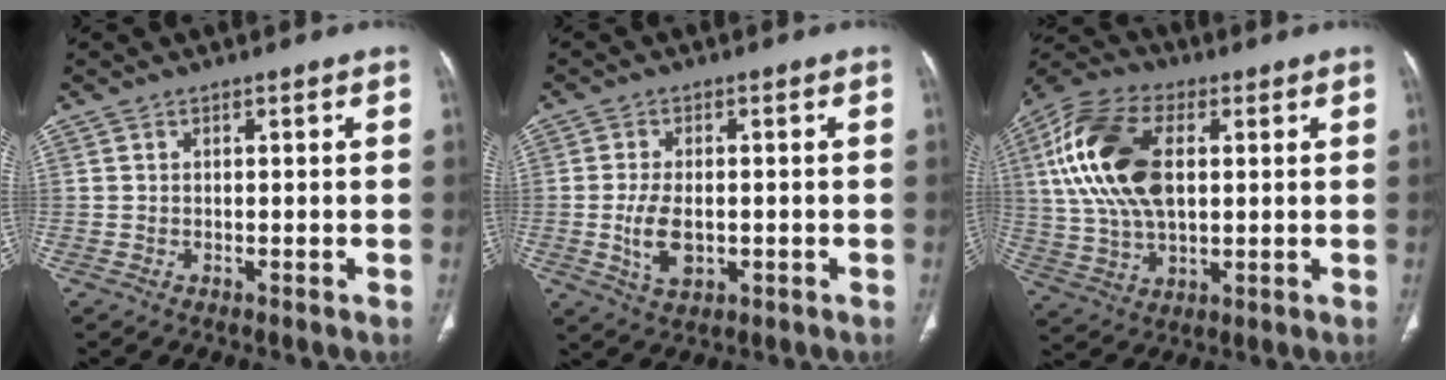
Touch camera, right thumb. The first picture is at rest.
{"total": 6.4, "force": [-1.0, 3.6, 5.2], "torque": [-0.099, -0.003, -0.011]}
{"total": 18.9, "force": [3.7, 10.8, 15.1], "torque": [-0.305, 0.008, 0.065]}